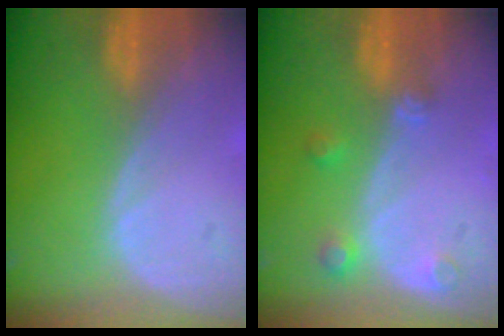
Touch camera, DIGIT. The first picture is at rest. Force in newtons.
{"total": 3.3, "press": 3.0, "slide": 1.4}